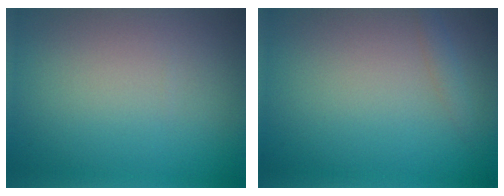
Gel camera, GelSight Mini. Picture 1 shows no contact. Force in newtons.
{"total": 1.0, "press": 1.0, "slide": 0.0}